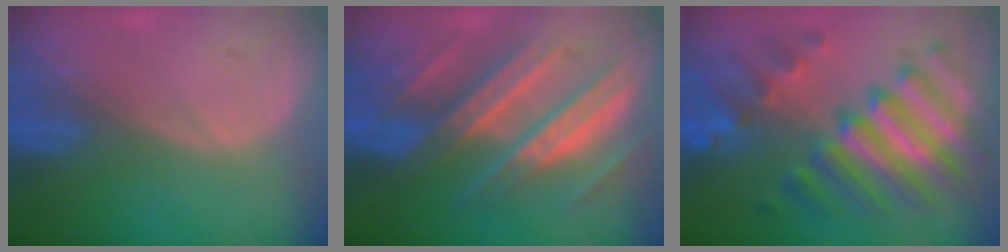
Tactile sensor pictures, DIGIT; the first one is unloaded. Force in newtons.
{"total": 11.4, "press": 11.3, "slide": 1.0}
{"total": 11.9, "press": 11.8, "slide": 1.0}